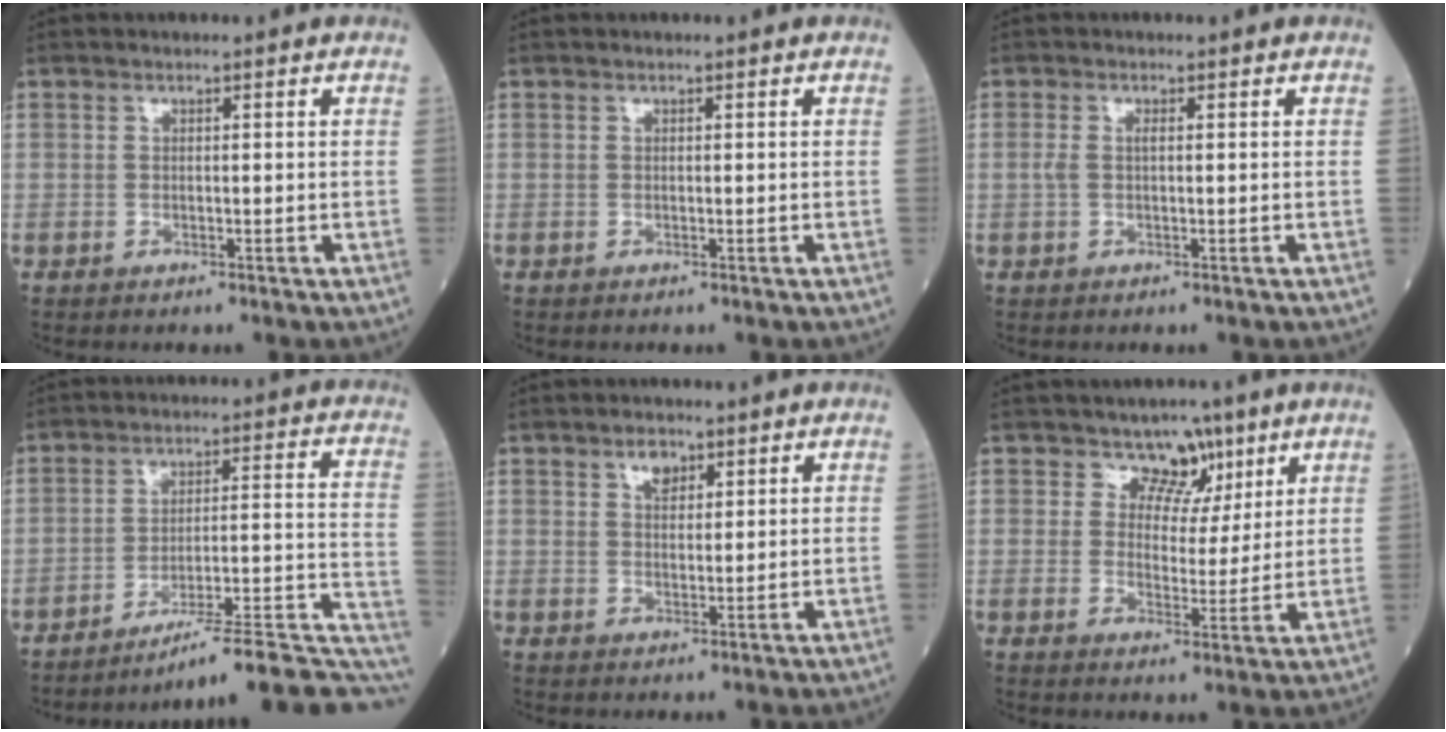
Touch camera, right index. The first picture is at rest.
{"total": 0.0}
{"total": 1.3, "force": [0.1, 0.3, 1.2], "torque": [-0.033, 0.001, 0.002]}
{"total": 19.2, "force": [-17.2, -0.1, 8.5], "torque": [-0.048, 0.028, -0.238]}
{"total": 2.6, "force": [1.6, 1.4, 1.5], "torque": [-0.025, 0.002, 0.029]}
{"total": 5.2, "force": [3.5, 3.8, 0.8], "torque": [0.006, -0.003, 0.051]}